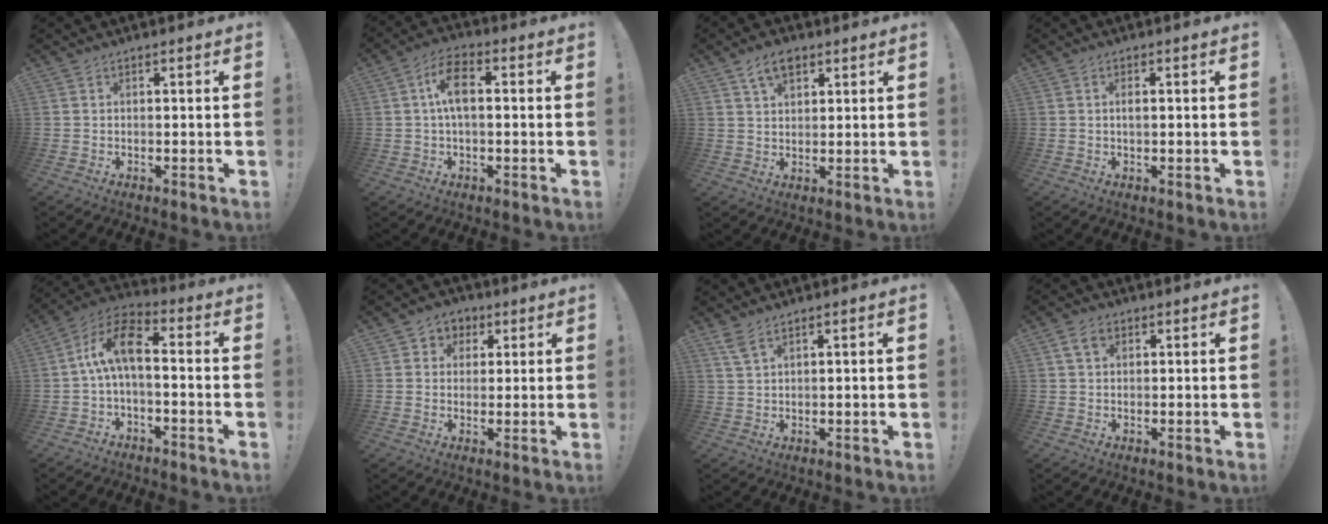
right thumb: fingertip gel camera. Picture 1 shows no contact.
{"total": 8.2, "force": [0.6, 4.0, 7.1], "torque": [-0.131, 0.012, 0.015]}
{"total": 6.3, "force": [3.6, 3.7, 3.6], "torque": [-0.054, -0.010, 0.065]}
{"total": 1.3, "force": [0.0, 0.4, 1.3], "torque": [-0.030, 0.003, 0.000]}
{"total": 10.4, "force": [-0.2, 4.8, 9.3], "torque": [-0.174, 0.016, -0.003]}
{"total": 5.0, "force": [0.6, 4.8, 1.0], "torque": [-0.002, 0.001, 0.011]}
{"total": 3.6, "force": [2.4, 0.7, 2.6], "torque": [-0.054, -0.006, 0.043]}
{"total": 4.7, "force": [2.0, 3.1, 2.8], "torque": [-0.046, 0.005, 0.038]}